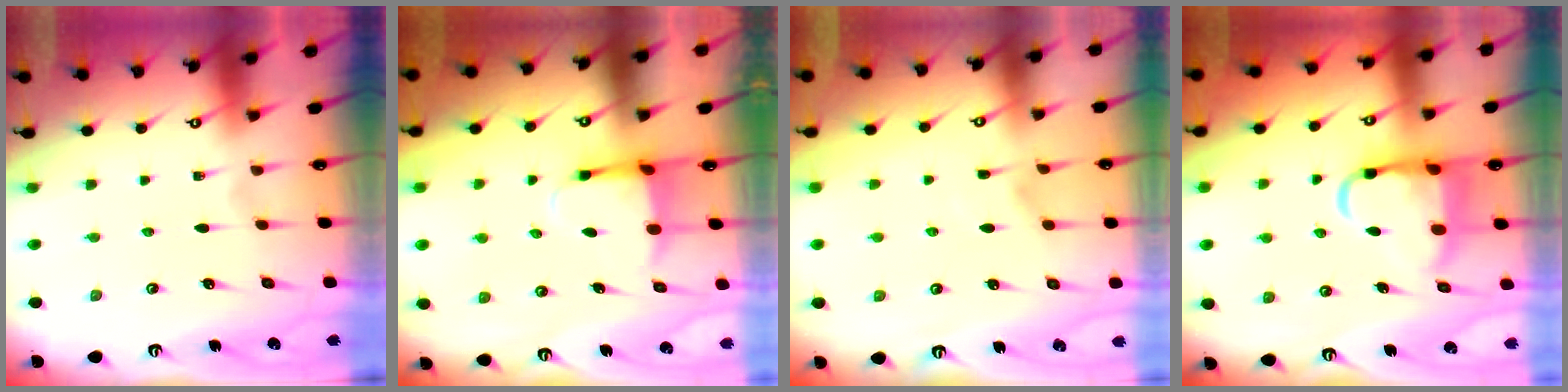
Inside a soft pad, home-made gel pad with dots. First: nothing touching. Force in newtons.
{"total": 4.0, "press": 3.8, "slide": 1.0}
{"total": 2.8, "press": 2.8, "slide": 0.5}
{"total": 10.6, "press": 10.6, "slide": 1.1}